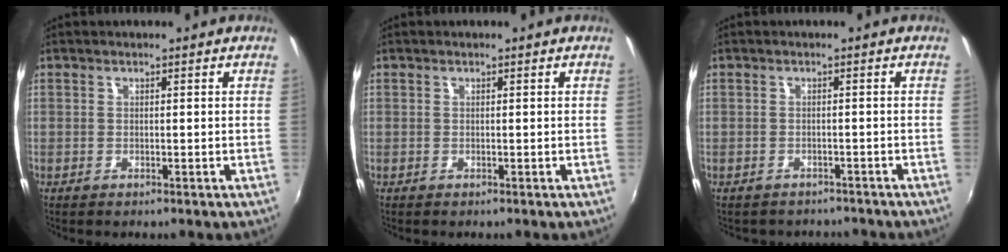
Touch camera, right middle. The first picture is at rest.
{"total": 0.0}
{"total": 3.7, "force": [-2.9, 2.3, 0.3], "torque": [-0.004, 0.007, -0.037]}